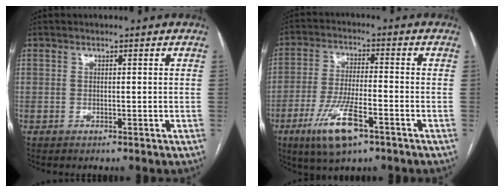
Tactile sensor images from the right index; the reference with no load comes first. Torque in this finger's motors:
{"motor_torque": [1.34, -0.80, 0.63, 0.17]}